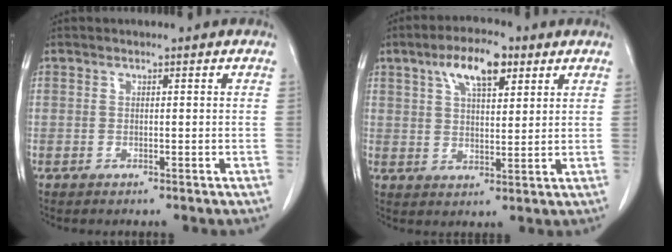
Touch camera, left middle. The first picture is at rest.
{"total": 8.1, "force": [4.4, 2.9, 6.2], "torque": [-0.114, 0.014, 0.076]}